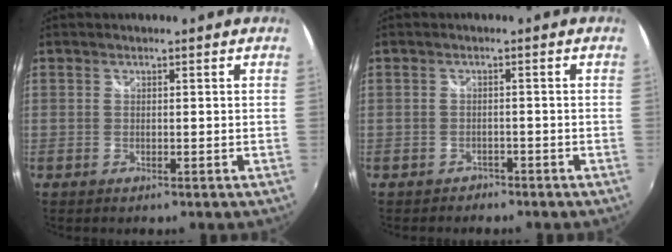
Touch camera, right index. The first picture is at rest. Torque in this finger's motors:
{"motor_torque": [0.11, -0.08, 0.07, -0.01]}